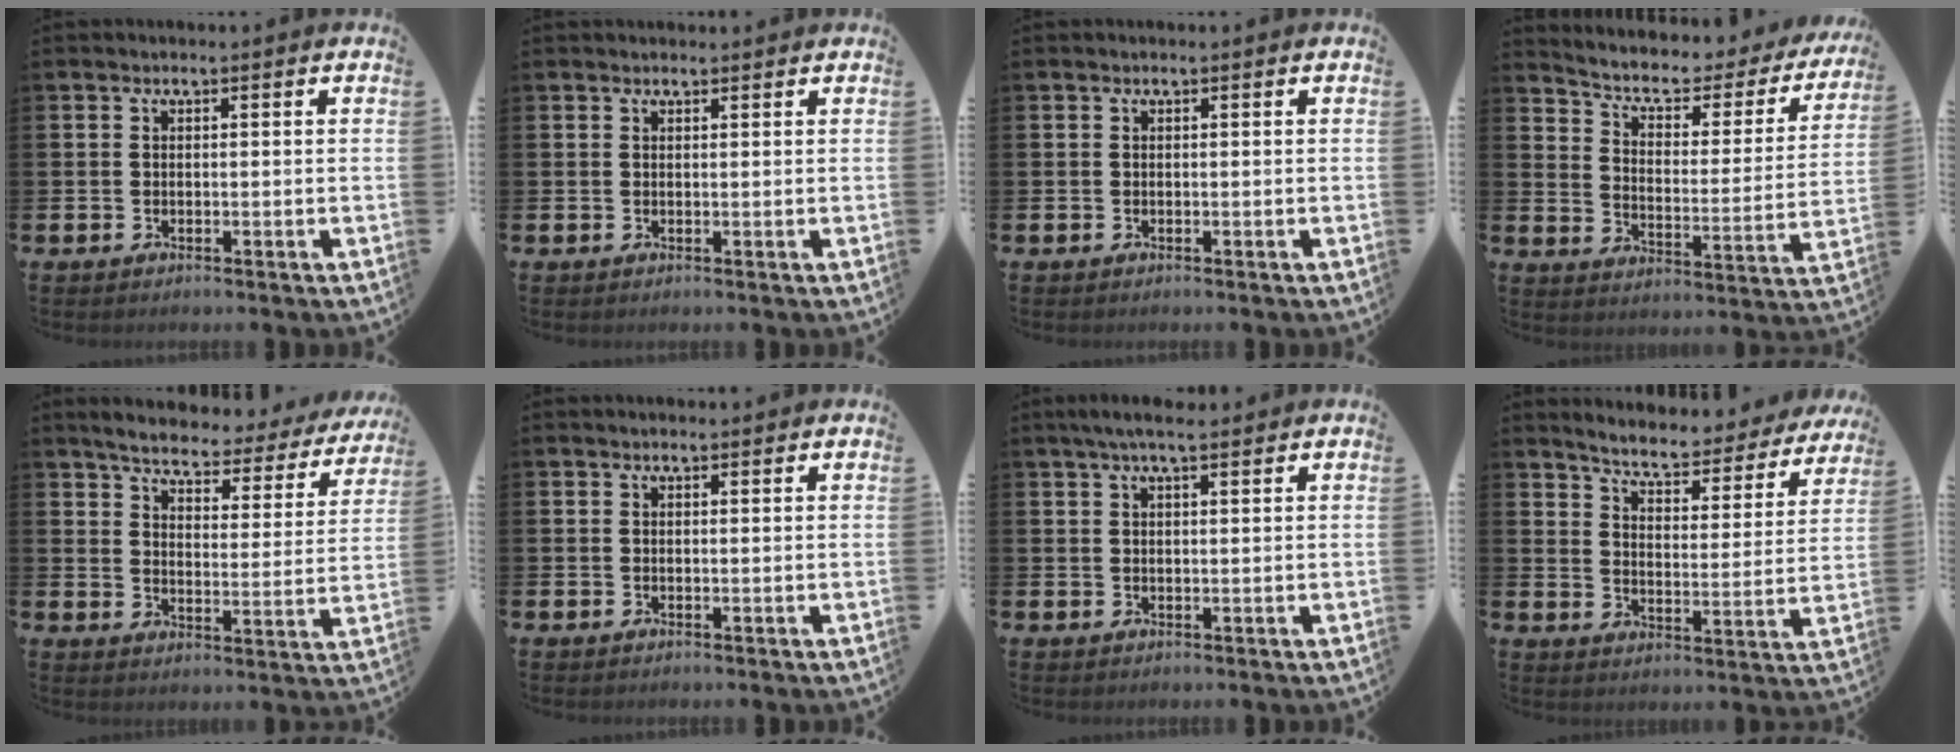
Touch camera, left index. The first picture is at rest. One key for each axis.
{"total": 0.8, "fx": 0.8, "fy": 0.1, "fz": 0.1, "tx": 0.006, "ty": -0.002, "tz": 0.012}
{"total": 0.0}
{"total": 5.7, "fx": 4.6, "fy": 2.3, "fz": 2.4, "tx": -0.079, "ty": -0.032, "tz": 0.072}
{"total": 4.7, "fx": 4.3, "fy": 1.0, "fz": 1.7, "tx": -0.051, "ty": -0.036, "tz": 0.064}
{"total": 0.8, "fx": 0.7, "fy": 0.1, "fz": 0.2, "tx": -0.003, "ty": 0.001, "tz": 0.013}
{"total": 4.1, "fx": 3.0, "fy": 0.8, "fz": 2.6, "tx": -0.046, "ty": -0.005, "tz": 0.052}
{"total": 5.6, "fx": 5.3, "fy": 0.8, "fz": 1.6, "tx": -0.054, "ty": -0.046, "tz": 0.084}